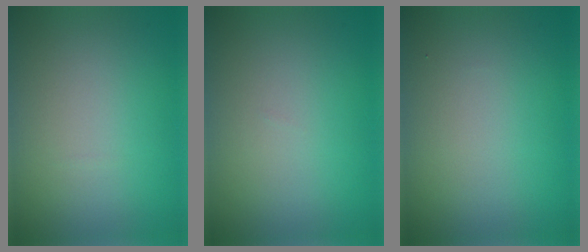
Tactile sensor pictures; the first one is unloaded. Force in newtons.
{"total": 0.0}
{"total": 0.0}